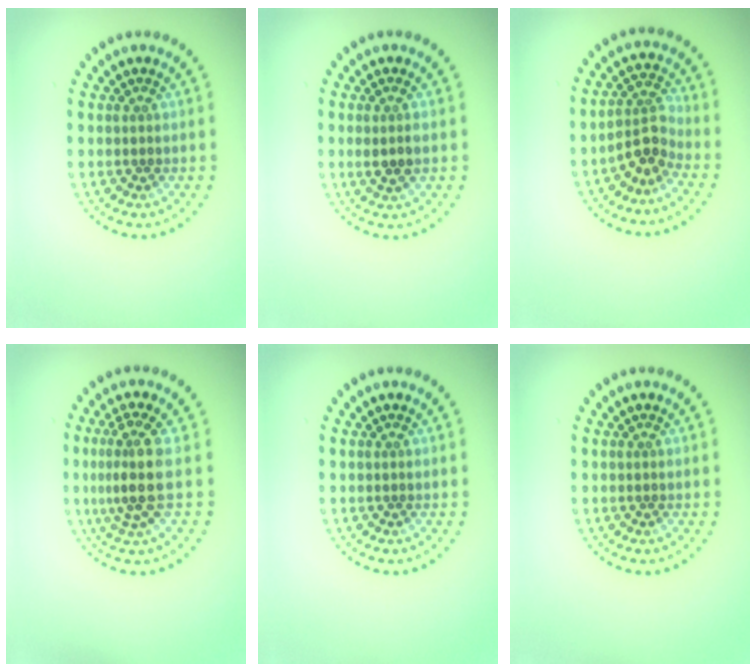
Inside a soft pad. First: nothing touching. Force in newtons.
{"total": 1.8, "press": 1.6, "slide": 0.9}
{"total": 2.8, "press": 2.4, "slide": 1.5}
{"total": 3.6, "press": 2.9, "slide": 2.1}
{"total": 0.0}
{"total": 0.0}